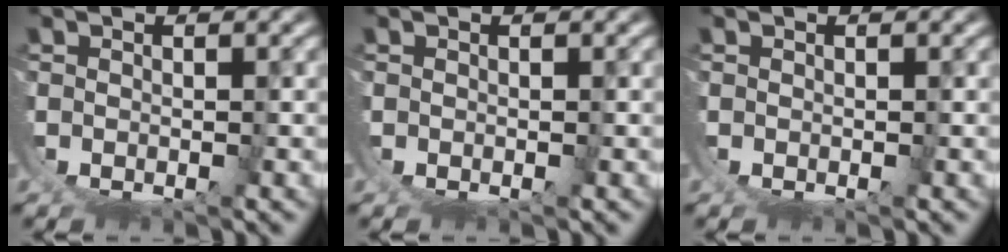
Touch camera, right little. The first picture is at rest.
{"total": 0.0}
{"total": 0.0}